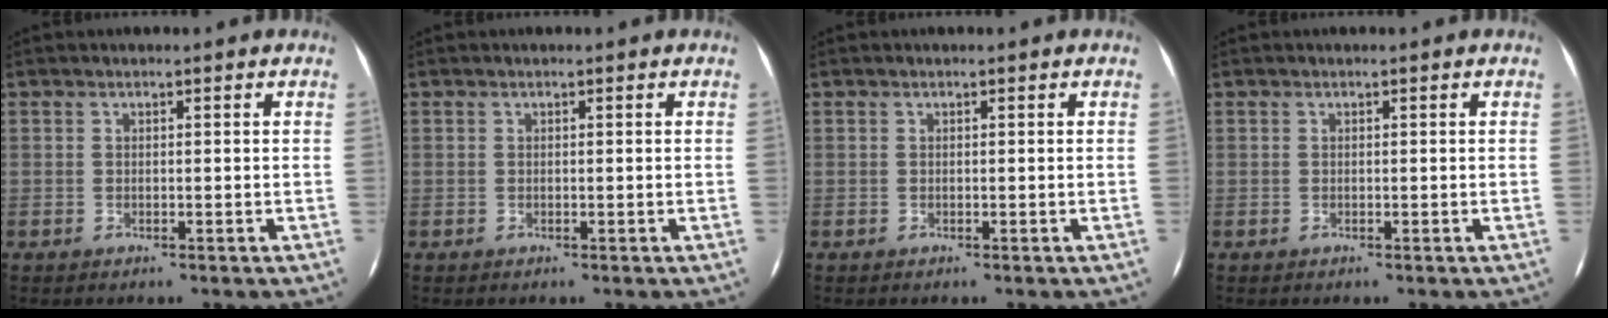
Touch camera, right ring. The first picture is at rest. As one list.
[{"total": 0.0}, {"total": 0.0}, {"total": 0.0}]